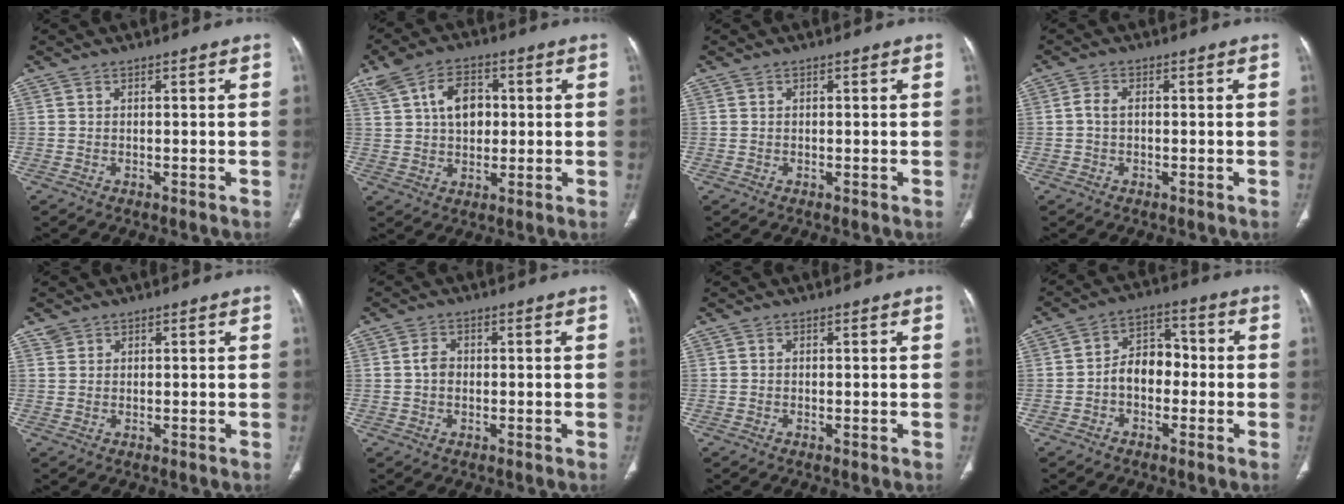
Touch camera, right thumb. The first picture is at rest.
{"total": 9.1, "force": [2.1, 6.2, 6.4], "torque": [-0.093, 0.005, 0.039]}
{"total": 0.0}
{"total": 2.3, "force": [-0.1, 1.5, 1.8], "torque": [-0.035, 0.011, -0.004]}
{"total": 1.2, "force": [0.8, 0.9, 0.1], "torque": [0.010, -0.002, 0.011]}
{"total": 2.6, "force": [0.0, 2.0, 1.7], "torque": [-0.028, 0.007, -0.005]}
{"total": 0.0}
{"total": 7.5, "force": [-1.4, 5.3, 5.1], "torque": [-0.054, 0.036, -0.035]}